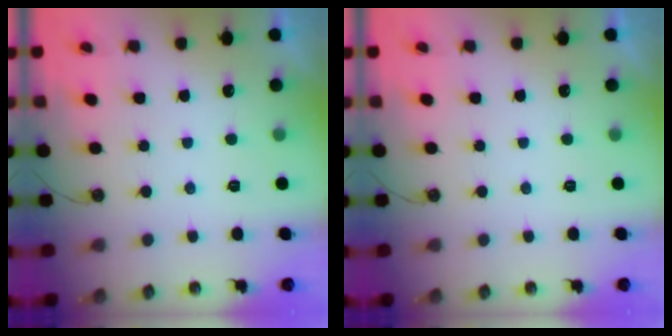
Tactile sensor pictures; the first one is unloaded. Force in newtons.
{"total": 0.0}